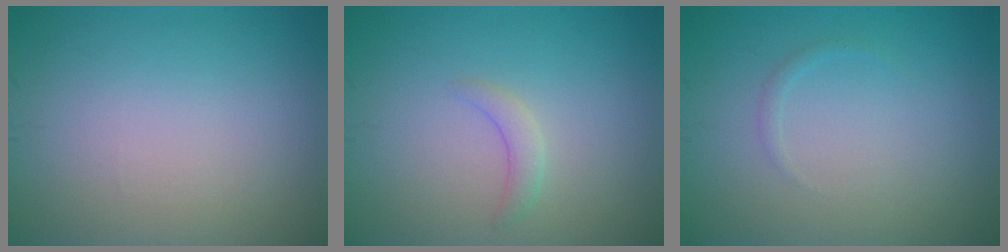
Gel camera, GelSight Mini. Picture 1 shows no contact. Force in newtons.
{"total": 1.3, "press": 1.3, "slide": 0.2}
{"total": 0.6, "press": 0.6, "slide": 0.1}